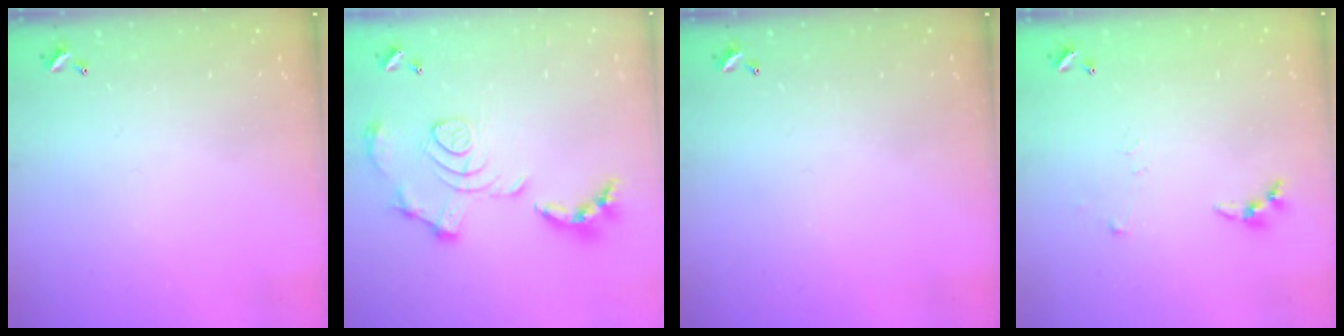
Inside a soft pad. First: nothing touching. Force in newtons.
{"total": 1.7, "press": 1.1, "slide": 1.3}
{"total": 0.0}
{"total": 4.2, "press": 4.2, "slide": 0.5}